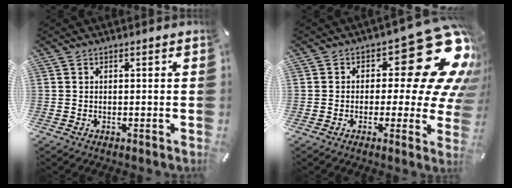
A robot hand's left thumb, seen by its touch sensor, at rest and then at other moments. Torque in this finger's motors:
{"motor_torque": [2.42, 2.59, 0.30, -0.11, 0.10]}